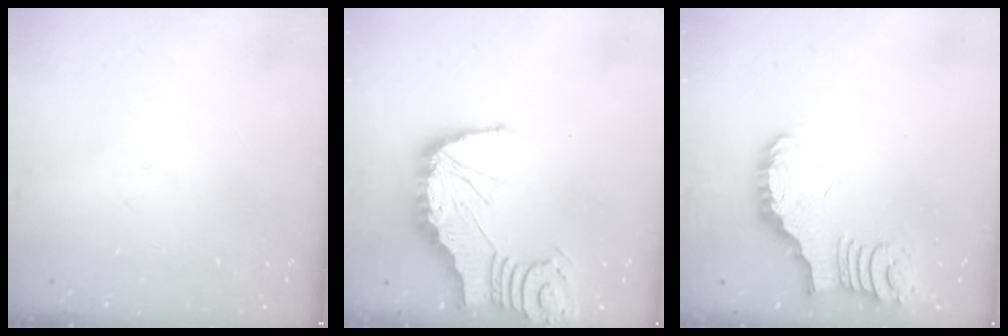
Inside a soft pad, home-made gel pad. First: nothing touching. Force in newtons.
{"total": 5.6, "press": 5.5, "slide": 0.6}
{"total": 2.7, "press": 2.7, "slide": 0.1}